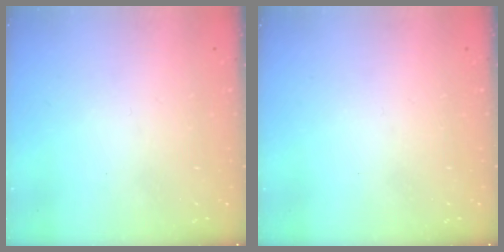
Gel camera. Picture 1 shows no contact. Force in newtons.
{"total": 0.0}